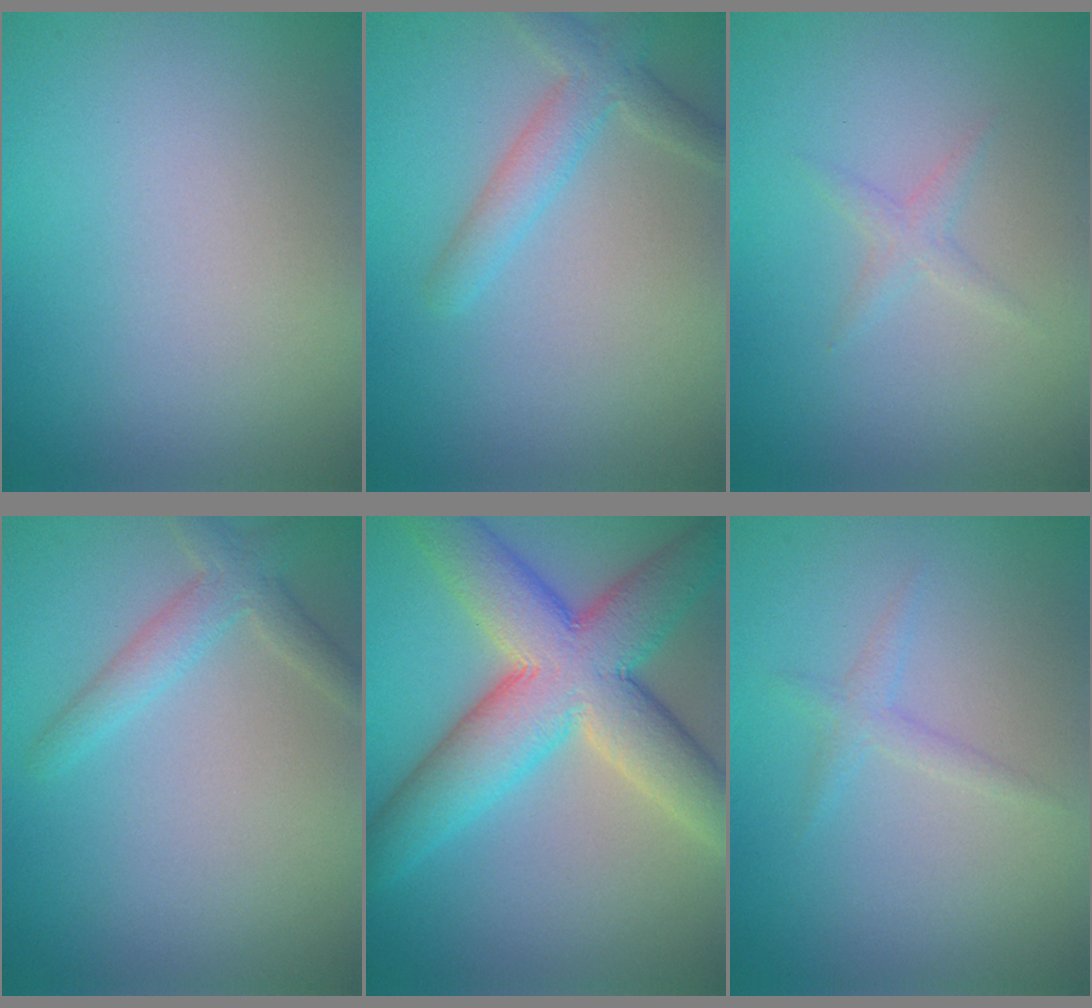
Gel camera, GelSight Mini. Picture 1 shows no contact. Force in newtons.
{"total": 2.8, "press": 2.8, "slide": 0.1}
{"total": 1.1, "press": 1.1, "slide": 0.1}
{"total": 2.5, "press": 2.5, "slide": 0.1}
{"total": 10.9, "press": 10.9, "slide": 0.2}
{"total": 1.2, "press": 1.2, "slide": 0.0}